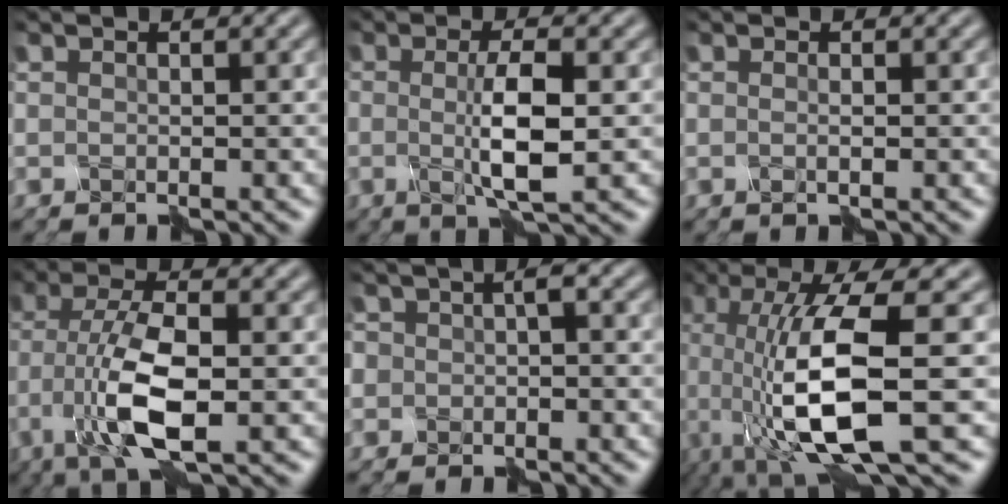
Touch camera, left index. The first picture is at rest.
{"total": 4.2, "force": [-0.5, 0.4, 4.1], "torque": [-0.091, -0.002, -0.004]}
{"total": 0.8, "force": [0.2, -0.1, 0.7], "torque": [-0.012, -0.002, -0.005]}
{"total": 7.3, "force": [-2.2, 2.3, 6.6], "torque": [-0.148, 0.006, -0.042]}
{"total": 2.2, "force": [-0.9, 1.6, 1.1], "torque": [-0.020, 0.005, -0.017]}
{"total": 10.8, "force": [-2.2, 2.6, 10.2], "torque": [-0.195, -0.011, -0.038]}